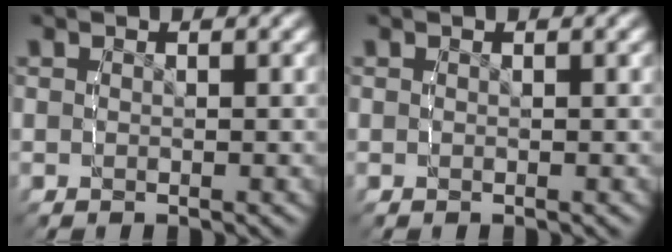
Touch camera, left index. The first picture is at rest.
{"total": 0.0}